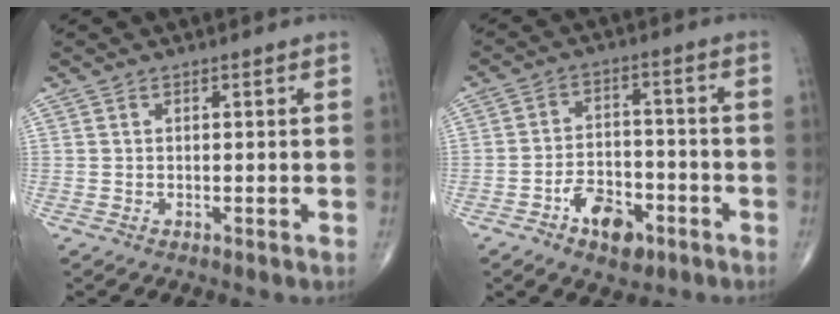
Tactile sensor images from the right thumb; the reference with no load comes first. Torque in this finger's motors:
{"motor_torque": [3.15, 1.86, 0.68, -0.86, 0.06]}